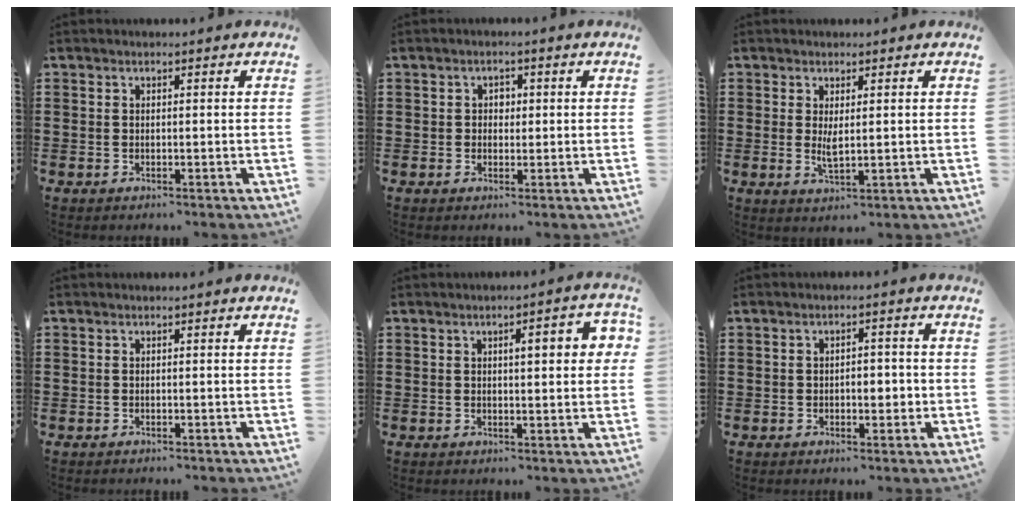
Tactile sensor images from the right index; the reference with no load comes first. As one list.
[{"total": 1.6, "force": [0.1, 1.5, 0.7], "torque": [-0.019, 0.009, 0.000]}, {"total": 2.5, "force": [0.7, 0.5, 2.4], "torque": [-0.047, -0.001, 0.011]}, {"total": 0.0}, {"total": 4.3, "force": [0.9, 1.0, 4.1], "torque": [-0.062, 0.001, 0.008]}, {"total": 2.8, "force": [-0.7, 1.7, 2.2], "torque": [-0.043, 0.004, -0.015]}]